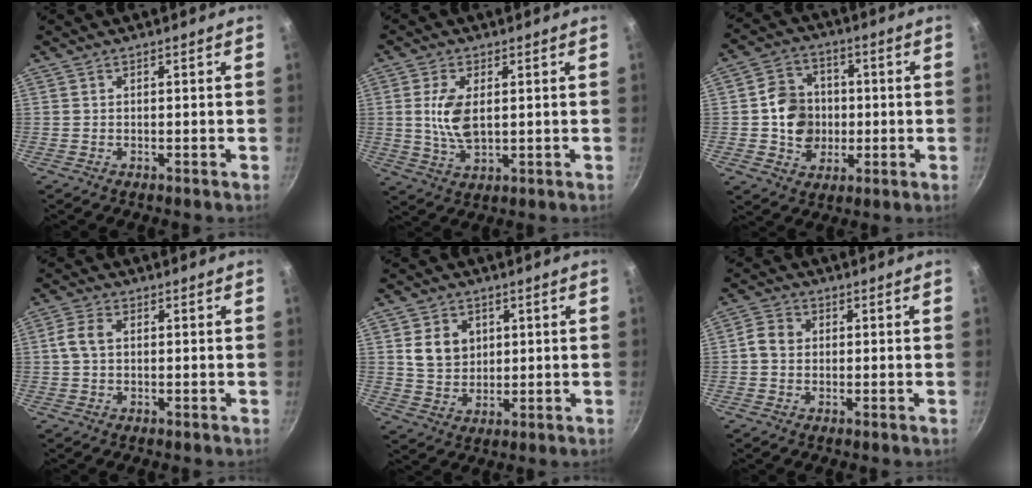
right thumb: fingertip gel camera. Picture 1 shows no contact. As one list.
[{"total": 7.5, "force": [0.9, 3.9, 6.4], "torque": [-0.130, -0.008, 0.023]}, {"total": 11.0, "force": [-0.3, 9.2, 5.9], "torque": [-0.067, 0.014, -0.006]}, {"total": 4.0, "force": [0.5, 2.6, 3.0], "torque": [-0.070, 0.011, 0.006]}, {"total": 7.5, "force": [2.1, 6.1, 3.8], "torque": [-0.037, -0.012, 0.047]}, {"total": 4.1, "force": [0.1, 3.5, 2.2], "torque": [-0.036, 0.011, -0.004]}]